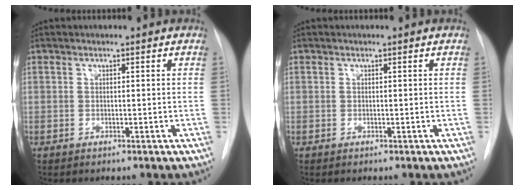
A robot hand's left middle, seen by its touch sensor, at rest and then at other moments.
{"total": 0.0}